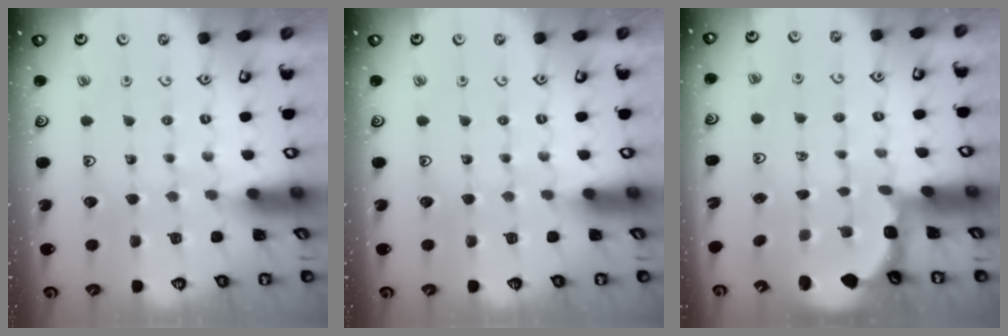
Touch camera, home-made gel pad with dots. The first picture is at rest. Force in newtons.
{"total": 0.0}
{"total": 2.7, "press": 2.1, "slide": 1.7}